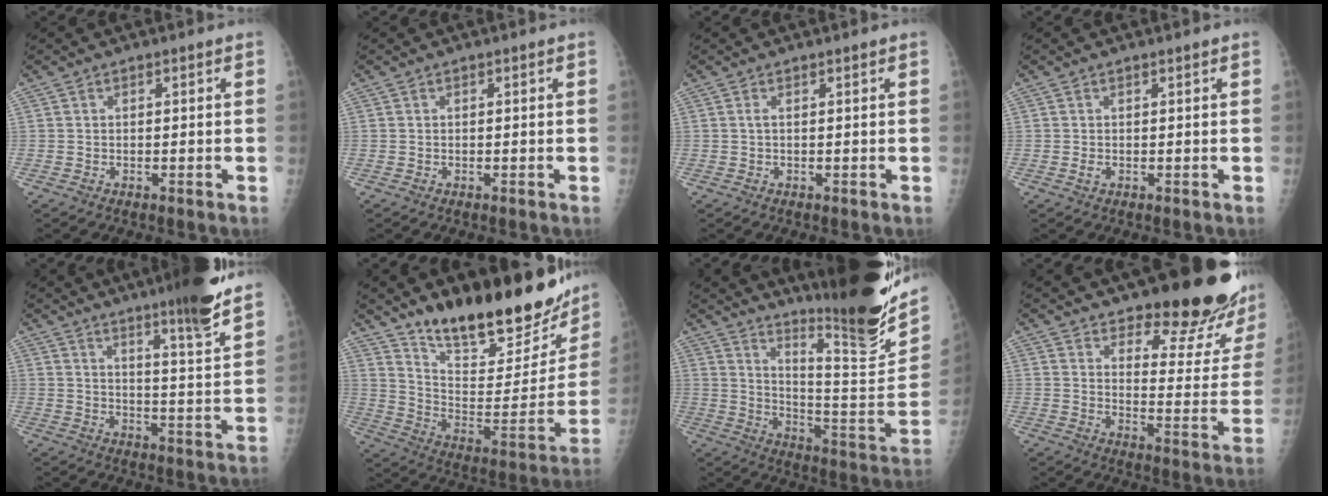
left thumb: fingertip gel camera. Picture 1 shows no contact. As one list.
[{"total": 0.0}, {"total": 0.7, "force": [0.3, 0.0, 0.7], "torque": [-0.021, 0.003, 0.005]}, {"total": 1.1, "force": [0.3, 0.5, 0.9], "torque": [-0.019, 0.005, 0.008]}, {"total": 12.5, "force": [9.4, 0.5, 8.2], "torque": [-0.107, -0.064, 0.133]}, {"total": 26.7, "force": [20.6, 8.9, 14.4], "torque": [-0.184, -0.103, 0.309]}, {"total": 25.7, "force": [19.2, 3.5, 16.7], "torque": [-0.232, -0.132, 0.286]}, {"total": 20.7, "force": [17.6, 5.4, 9.6], "torque": [-0.082, -0.148, 0.224]}]